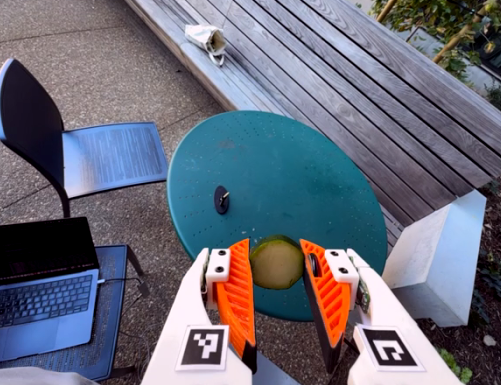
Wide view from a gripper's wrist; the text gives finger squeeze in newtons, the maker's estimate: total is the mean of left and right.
{"total": 10.6, "left": 10.8, "right": 10.4}